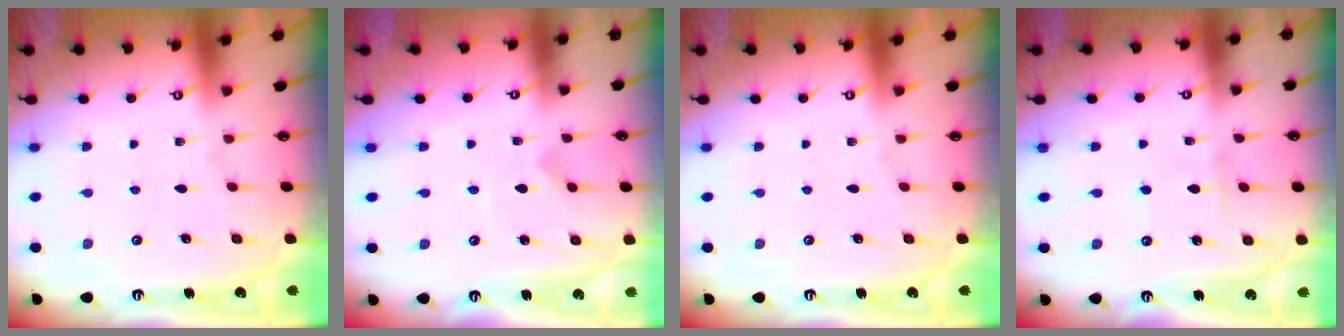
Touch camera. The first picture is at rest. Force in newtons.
{"total": 1.6, "press": 1.5, "slide": 0.5}
{"total": 0.0}
{"total": 2.9, "press": 2.9, "slide": 0.3}